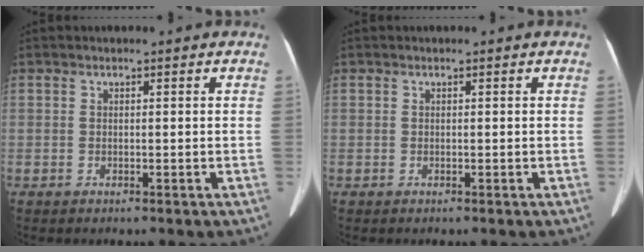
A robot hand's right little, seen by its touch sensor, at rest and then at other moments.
{"total": 0.0}